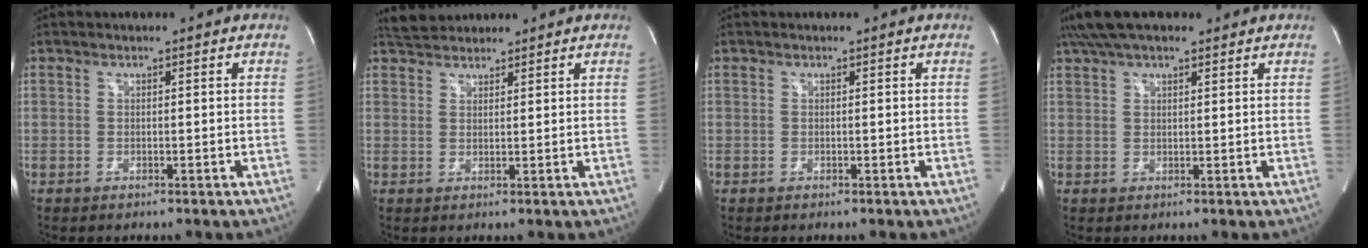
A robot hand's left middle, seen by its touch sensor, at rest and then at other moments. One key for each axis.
{"total": 3.9, "fx": 3.7, "fy": 1.2, "fz": 0.5, "tx": -0.019, "ty": 0.025, "tz": 0.069}
{"total": 0.0}
{"total": 8.0, "fx": 6.2, "fy": 2.5, "fz": 4.5, "tx": -0.082, "ty": 0.037, "tz": 0.110}